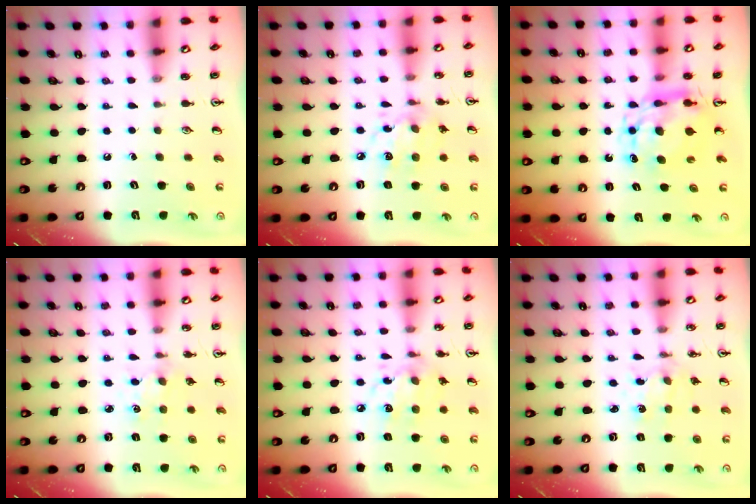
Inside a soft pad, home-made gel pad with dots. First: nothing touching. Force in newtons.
{"total": 9.1, "press": 9.1, "slide": 0.6}
{"total": 9.7, "press": 9.7, "slide": 0.8}
{"total": 2.2, "press": 2.2, "slide": 0.2}
{"total": 9.1, "press": 9.1, "slide": 0.6}
{"total": 2.1, "press": 2.1, "slide": 0.3}